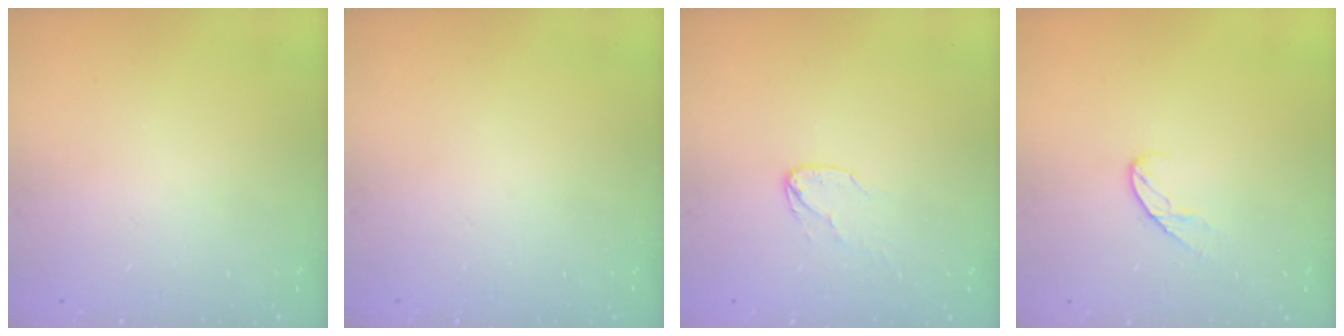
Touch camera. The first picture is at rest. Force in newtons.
{"total": 0.0}
{"total": 4.0, "press": 4.0, "slide": 0.3}
{"total": 8.0, "press": 8.0, "slide": 0.7}